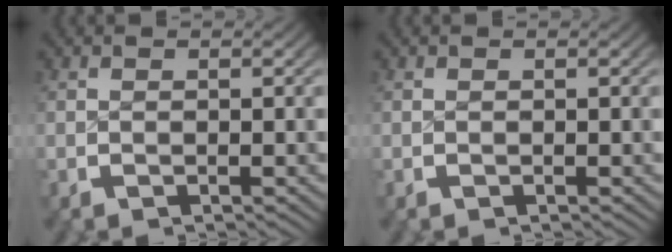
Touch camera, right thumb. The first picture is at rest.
{"total": 0.0}